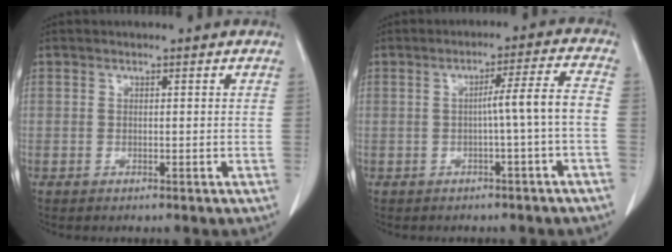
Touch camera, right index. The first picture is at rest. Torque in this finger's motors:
{"motor_torque": [0.73, -0.53, 0.27, 0.05]}